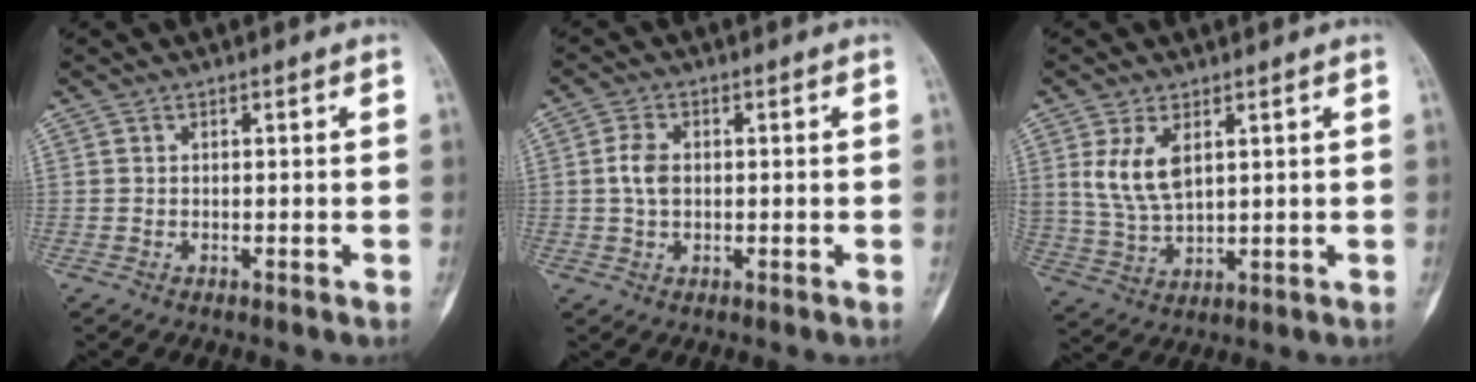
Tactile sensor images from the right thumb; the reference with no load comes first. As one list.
[{"total": 4.0, "force": [0.2, 2.7, 3.0], "torque": [-0.060, 0.005, 0.001]}, {"total": 7.9, "force": [2.9, 4.1, 6.1], "torque": [-0.118, -0.012, 0.071]}]